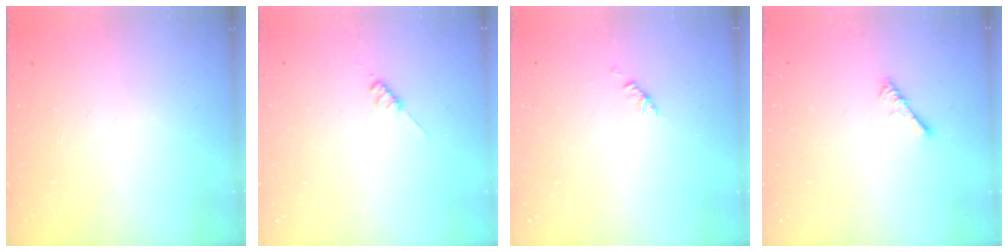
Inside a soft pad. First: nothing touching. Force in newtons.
{"total": 2.8, "press": 2.8, "slide": 0.5}
{"total": 1.9, "press": 1.8, "slide": 0.6}
{"total": 0.8, "press": 0.8, "slide": 0.3}